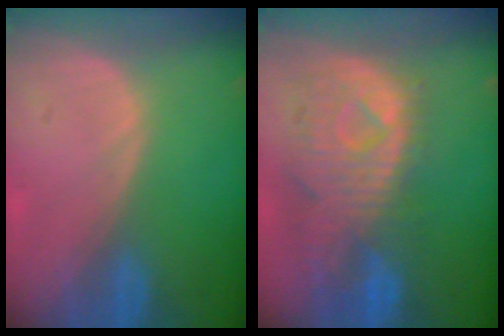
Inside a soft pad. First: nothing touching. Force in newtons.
{"total": 11.3, "press": 9.7, "slide": 5.7}